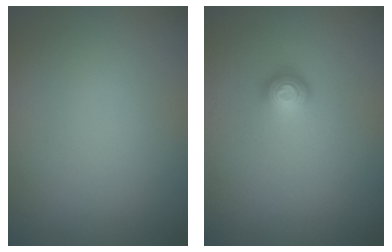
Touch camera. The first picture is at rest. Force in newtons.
{"total": 1.2, "press": 0.9, "slide": 0.7}